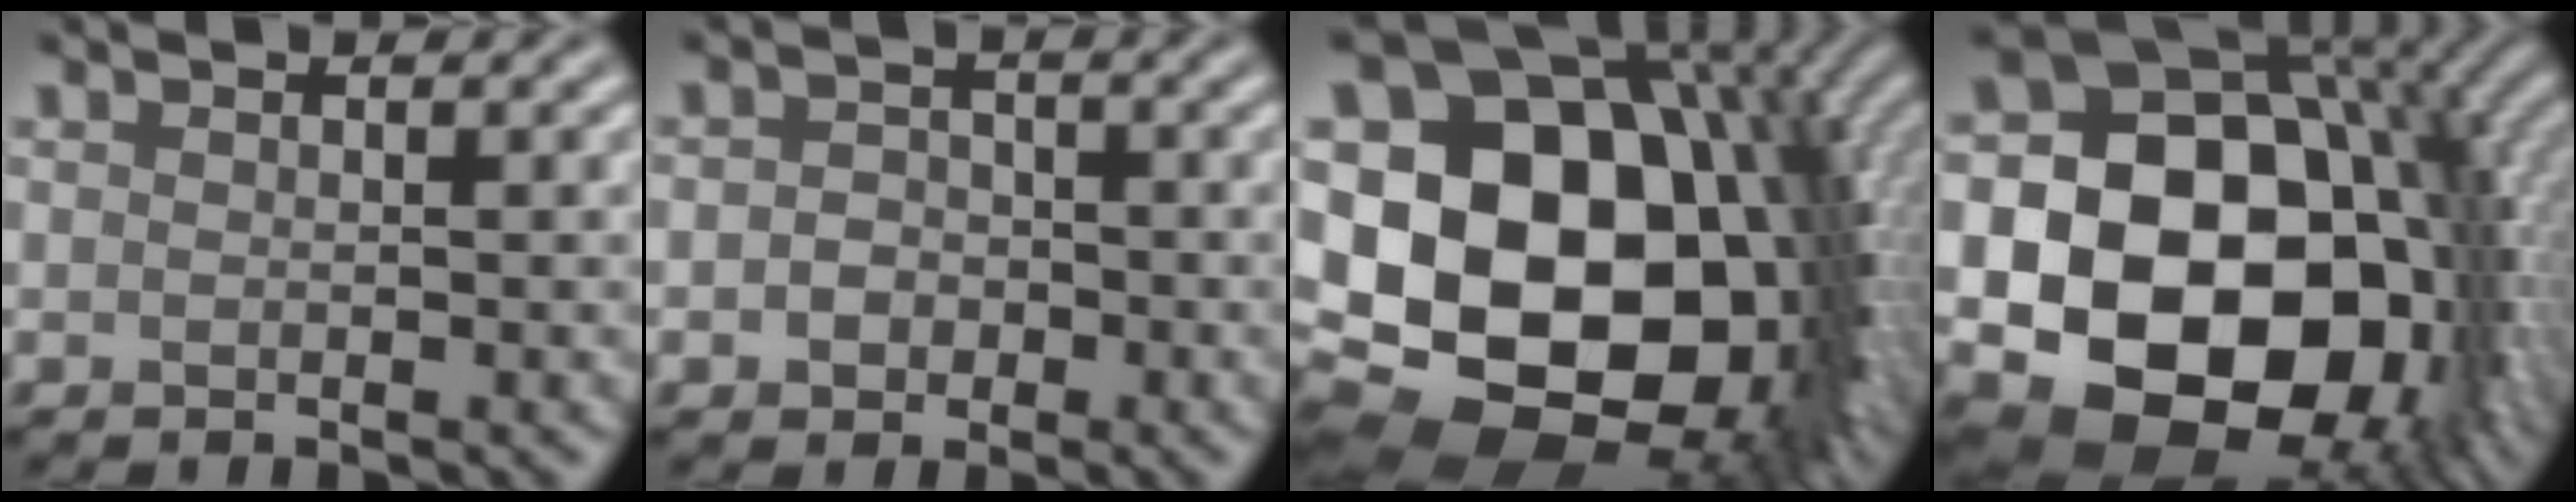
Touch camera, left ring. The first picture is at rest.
{"total": 2.2, "force": [-0.6, 1.9, 0.9], "torque": [-0.001, -0.001, -0.021]}
{"total": 22.3, "force": [-0.1, 16.5, 15.1], "torque": [-0.243, 0.000, 0.001]}
{"total": 19.5, "force": [-2.2, 14.9, 12.4], "torque": [-0.168, -0.029, -0.039]}